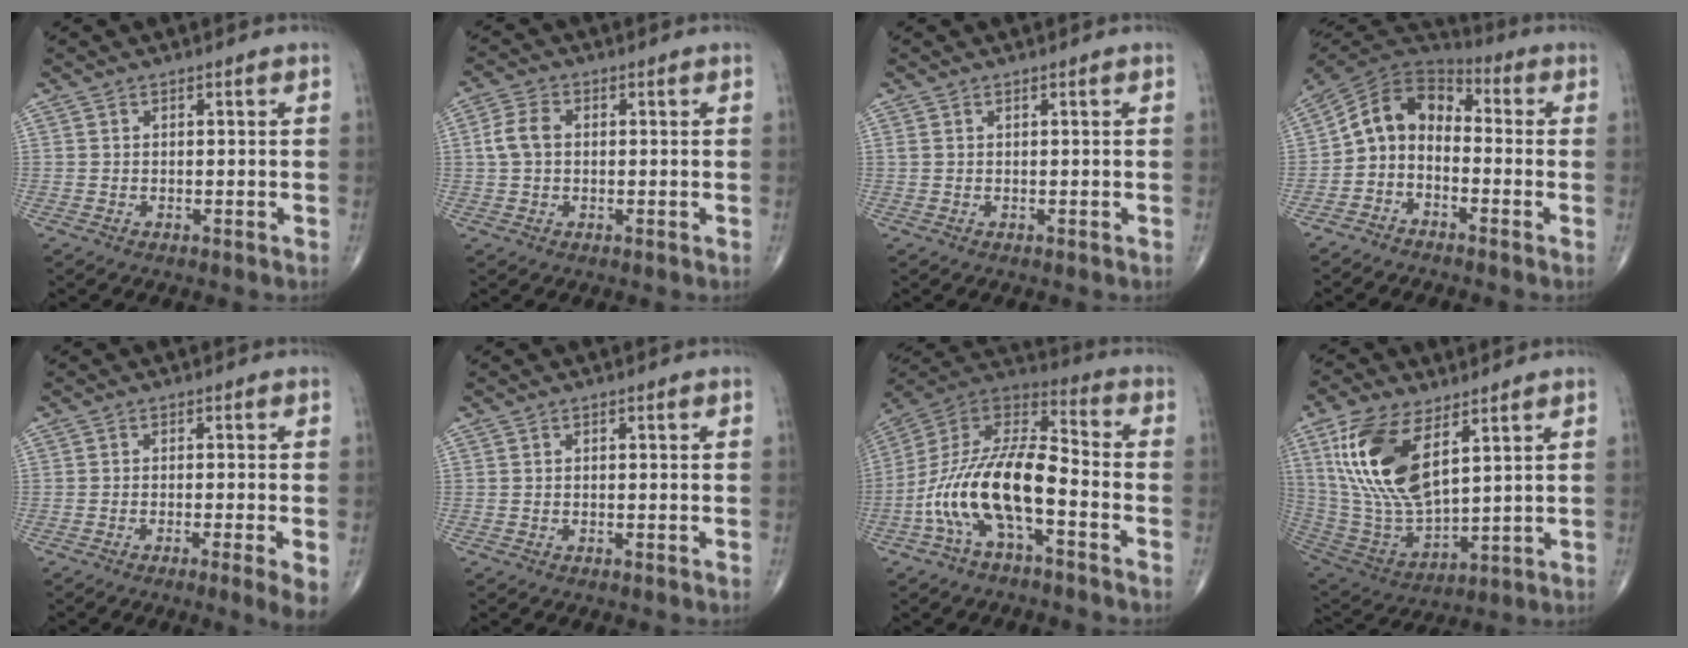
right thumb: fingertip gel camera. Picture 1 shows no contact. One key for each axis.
{"total": 4.7, "fx": 0.4, "fy": 3.2, "fz": 3.4, "tx": -0.075, "ty": 0.012, "tz": 0.003}
{"total": 0.6, "fx": 0.3, "fy": 0.2, "fz": 0.4, "tx": -0.010, "ty": 0.009, "tz": 0.009}
{"total": 10.1, "fx": -2.1, "fy": 7.4, "fz": 6.6, "tx": -0.099, "ty": 0.063, "tz": -0.055}
{"total": 4.8, "fx": -1.8, "fy": 0.1, "fz": 4.4, "tx": -0.075, "ty": -0.009, "tz": -0.032}
{"total": 0.0}
{"total": 17.6, "fx": -6.0, "fy": 7.1, "fz": 15.0, "tx": -0.290, "ty": 0.064, "tz": -0.115}
{"total": 19.2, "fx": 7.7, "fy": 9.0, "fz": 15.1, "tx": -0.296, "ty": -0.030, "tz": 0.159}